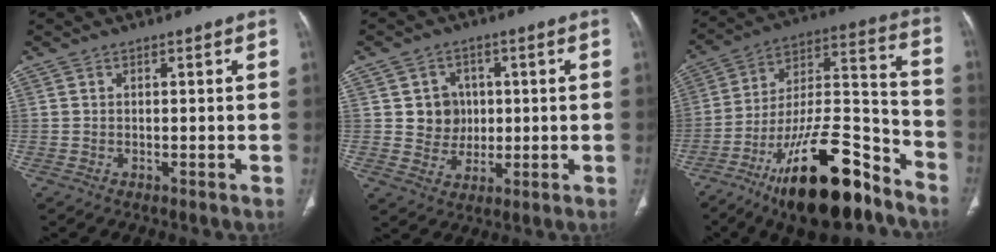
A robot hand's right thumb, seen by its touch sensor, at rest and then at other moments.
{"total": 6.3, "force": [1.0, 6.0, 1.8], "torque": [0.005, 0.003, 0.018]}
{"total": 25.5, "force": [-16.5, 8.4, 17.6], "torque": [-0.264, 0.087, -0.271]}